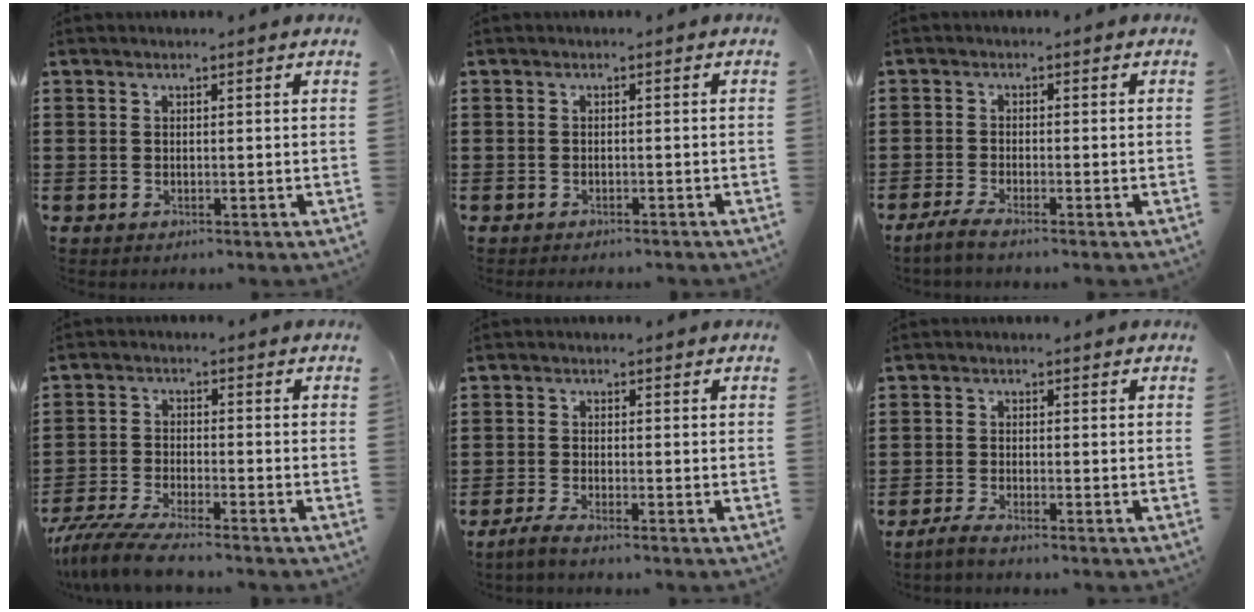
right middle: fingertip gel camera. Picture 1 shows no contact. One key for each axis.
{"total": 0.6, "fx": -0.6, "fy": 0.0, "fz": 0.0, "tx": -0.001, "ty": -0.001, "tz": -0.013}
{"total": 2.0, "fx": -1.5, "fy": 0.0, "fz": 1.4, "tx": -0.032, "ty": -0.003, "tz": -0.029}
{"total": 5.8, "fx": -5.3, "fy": 0.0, "fz": 2.4, "tx": -0.065, "ty": -0.019, "tz": -0.105}
{"total": 1.8, "fx": -1.3, "fy": 0.0, "fz": 1.1, "tx": -0.027, "ty": -0.003, "tz": -0.028}
{"total": 1.7, "fx": -1.4, "fy": 0.0, "fz": 1.0, "tx": -0.024, "ty": -0.002, "tz": -0.029}